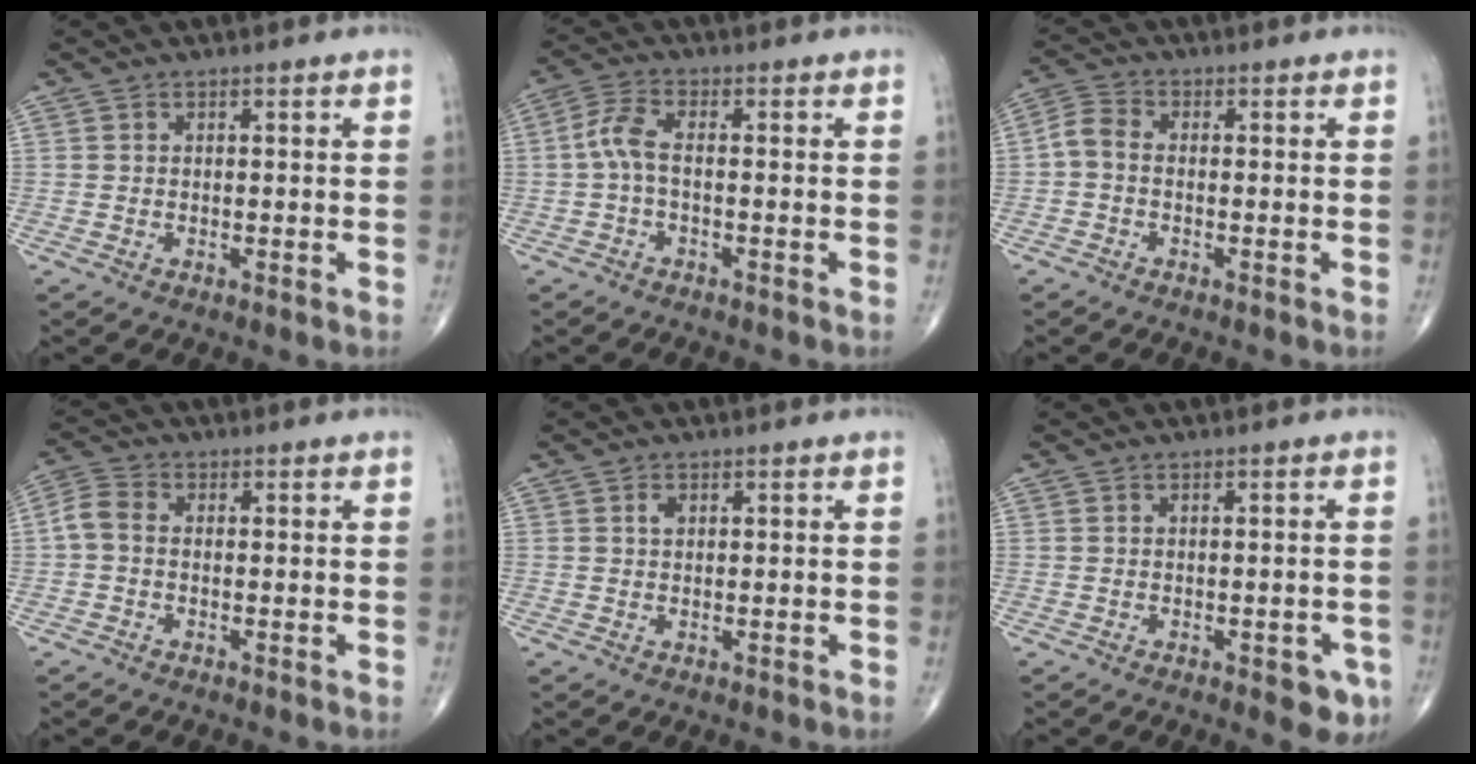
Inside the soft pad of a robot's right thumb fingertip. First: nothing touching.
{"total": 4.6, "force": [-0.6, 1.6, 4.2], "torque": [-0.101, 0.016, -0.019]}
{"total": 3.7, "force": [-0.8, 2.4, 2.8], "torque": [-0.059, 0.013, -0.028]}
{"total": 3.9, "force": [-0.5, 2.6, 2.8], "torque": [-0.063, 0.012, -0.021]}
{"total": 1.3, "force": [0.4, 0.8, 0.9], "torque": [-0.014, 0.002, 0.006]}
{"total": 4.9, "force": [-2.3, 2.1, 3.8], "torque": [-0.027, 0.004, -0.022]}